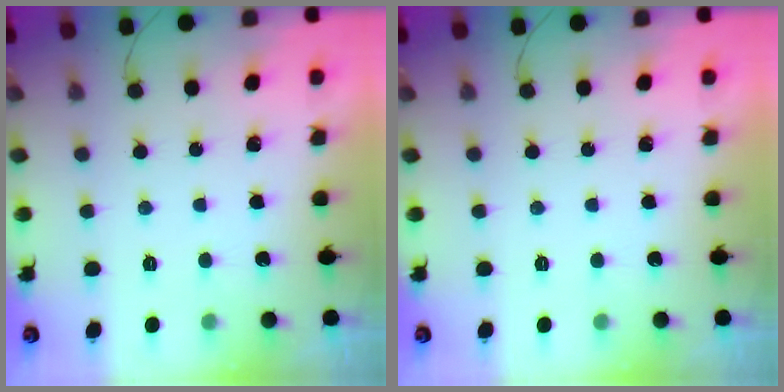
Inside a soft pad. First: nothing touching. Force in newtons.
{"total": 0.0}